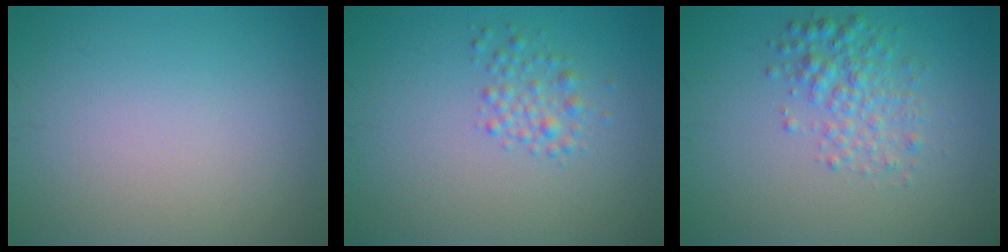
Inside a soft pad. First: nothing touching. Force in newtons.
{"total": 1.8, "press": 1.8, "slide": 0.1}
{"total": 3.0, "press": 3.0, "slide": 0.1}